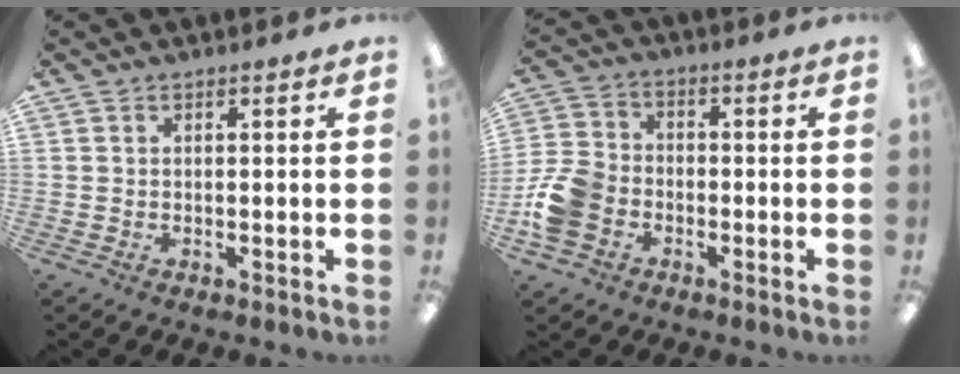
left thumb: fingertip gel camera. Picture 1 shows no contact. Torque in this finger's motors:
{"motor_torque": [-0.10, 0.25, -0.01, 0.02, 0.25]}